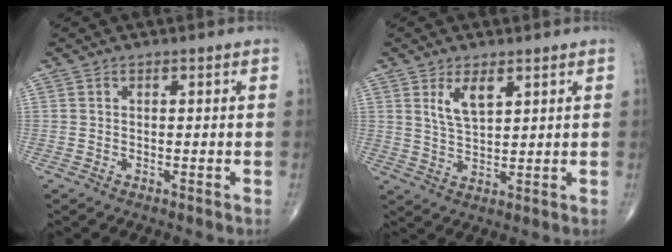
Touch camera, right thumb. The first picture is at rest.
{"total": 5.4, "force": [2.7, 2.3, 4.1], "torque": [-0.069, -0.017, 0.055]}